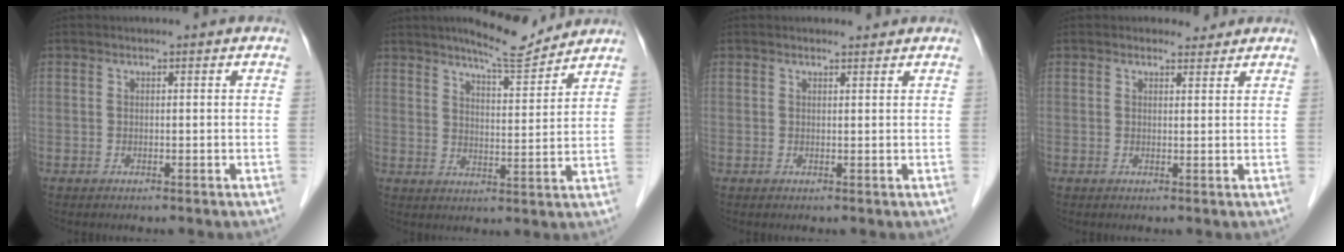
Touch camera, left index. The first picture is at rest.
{"total": 8.2, "force": [7.6, 0.6, 3.2], "torque": [-0.056, -0.007, 0.115]}
{"total": 1.1, "force": [1.1, 0.2, 0.1], "torque": [-0.011, -0.001, 0.016]}
{"total": 1.8, "force": [1.6, 0.8, -0.1], "torque": [0.000, -0.002, 0.021]}